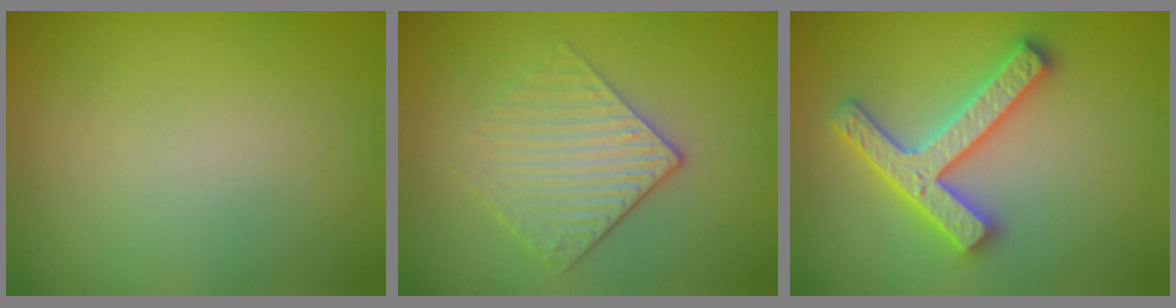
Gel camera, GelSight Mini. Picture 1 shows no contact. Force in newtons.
{"total": 3.1, "press": 2.6, "slide": 1.7}
{"total": 4.7, "press": 4.6, "slide": 0.9}